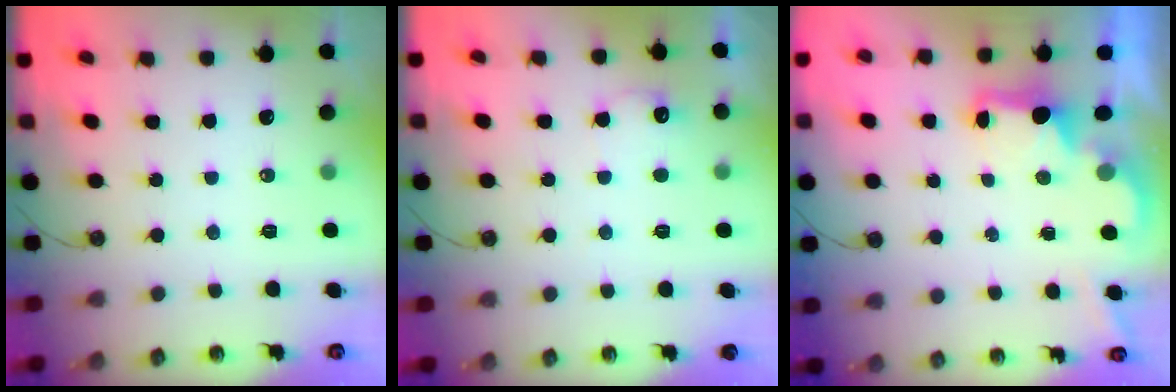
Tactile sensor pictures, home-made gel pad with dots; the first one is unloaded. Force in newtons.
{"total": 6.9, "press": 6.8, "slide": 1.3}
{"total": 2.2, "press": 2.1, "slide": 0.8}